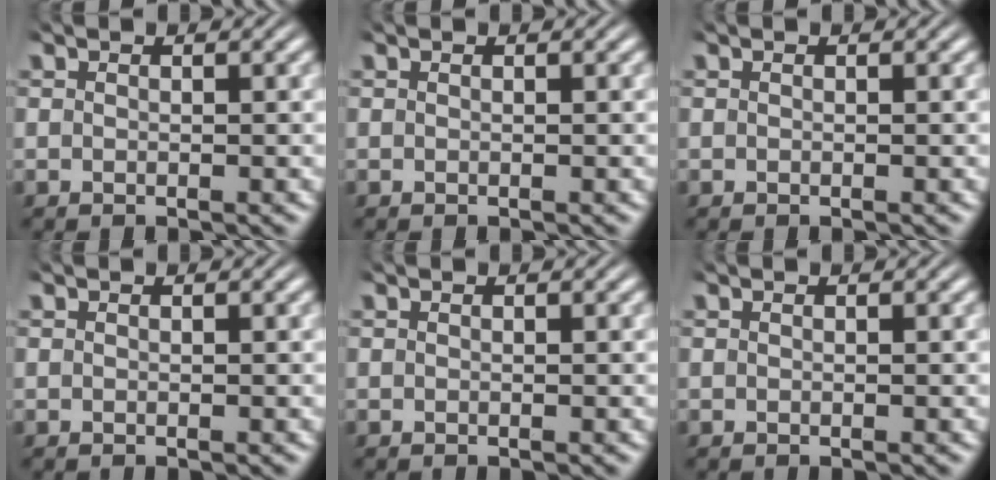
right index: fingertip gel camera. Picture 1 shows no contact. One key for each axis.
{"total": 0.0}
{"total": 0.0}
{"total": 0.0}
{"total": 0.0}
{"total": 0.0}